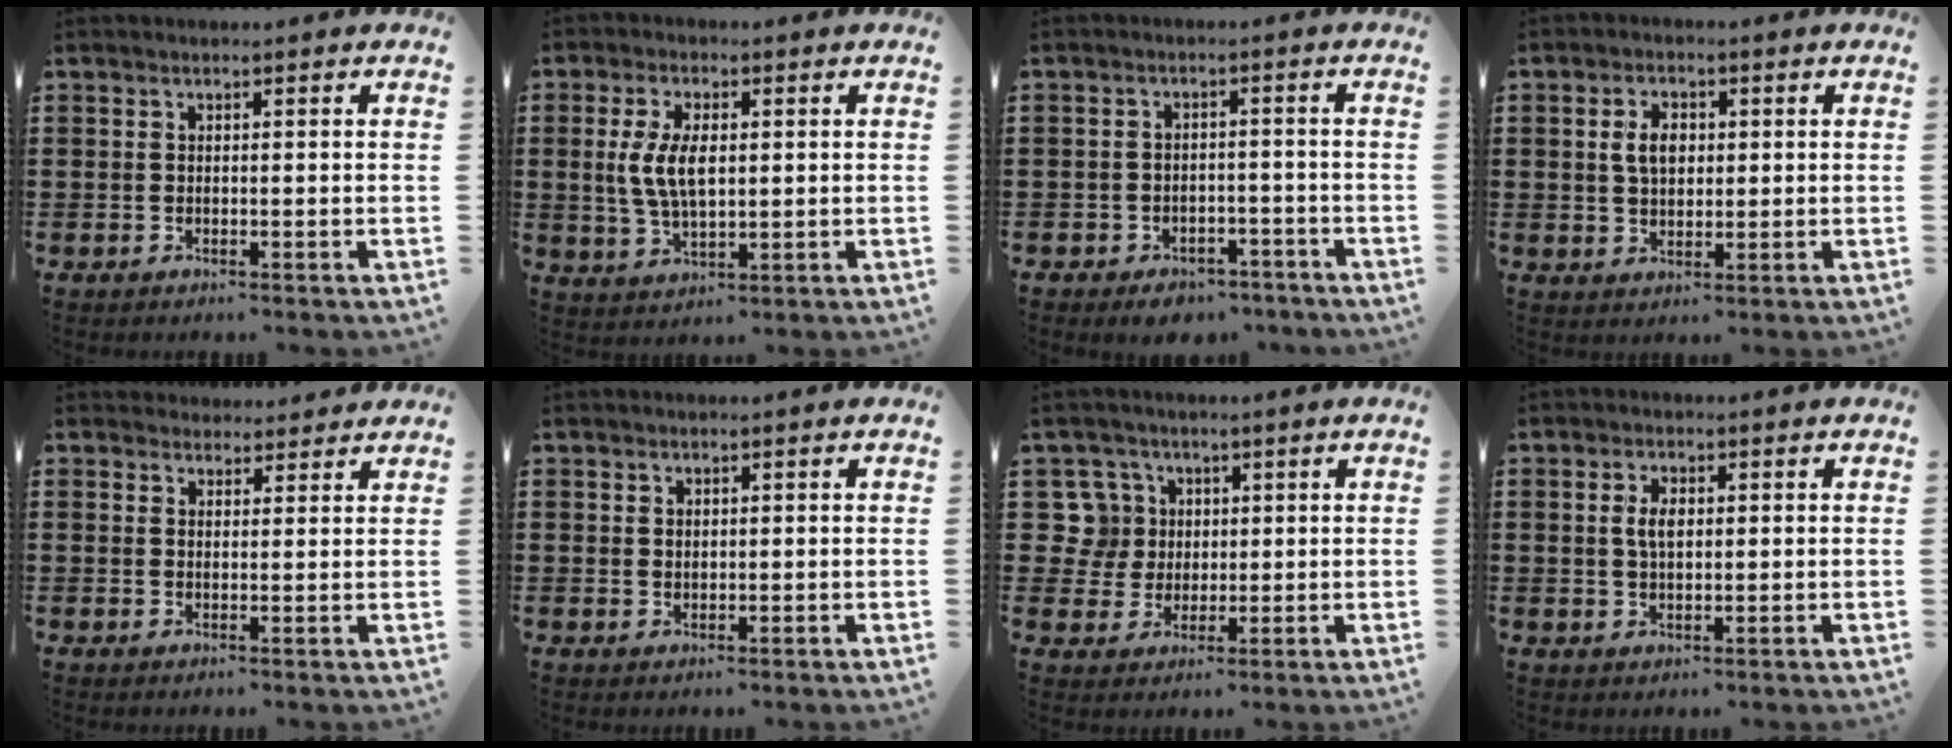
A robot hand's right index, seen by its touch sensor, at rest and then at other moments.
{"total": 6.8, "force": [0.6, 3.2, 5.9], "torque": [-0.131, 0.005, 0.005]}
{"total": 3.1, "force": [-3.0, 0.8, 0.0], "torque": [-0.005, 0.005, -0.063]}
{"total": 4.2, "force": [0.7, 2.6, 3.2], "torque": [-0.062, 0.009, 0.008]}
{"total": 2.2, "force": [2.0, 0.8, -0.2], "torque": [0.006, -0.002, 0.039]}
{"total": 0.8, "force": [0.6, 0.5, 0.2], "torque": [-0.004, 0.001, 0.011]}
{"total": 6.9, "force": [1.6, 6.4, 2.0], "torque": [-0.075, 0.012, 0.028]}
{"total": 3.2, "force": [0.5, 1.4, 2.8], "torque": [-0.057, 0.006, 0.007]}